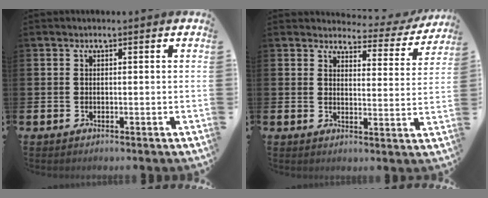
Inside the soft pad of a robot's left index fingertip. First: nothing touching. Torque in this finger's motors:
{"motor_torque": [0.26, -0.26, 0.15, 0.02]}